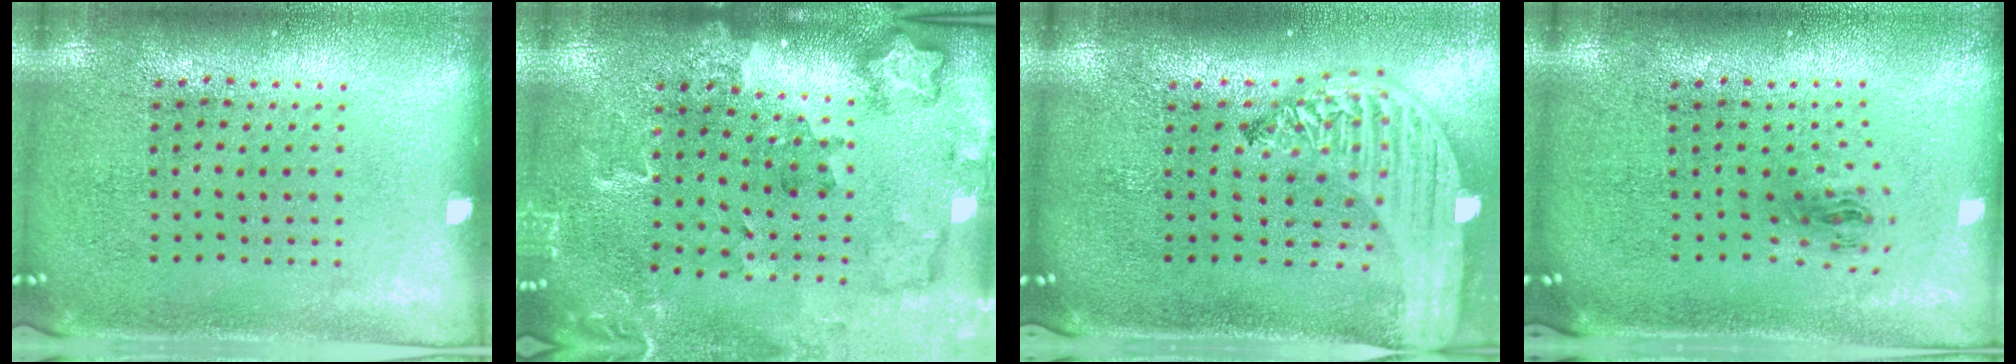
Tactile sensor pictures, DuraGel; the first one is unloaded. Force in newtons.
{"total": 1.8, "press": 1.8, "slide": 0.2}
{"total": 2.9, "press": 2.2, "slide": 1.8}
{"total": 1.0, "press": 0.4, "slide": 0.9}